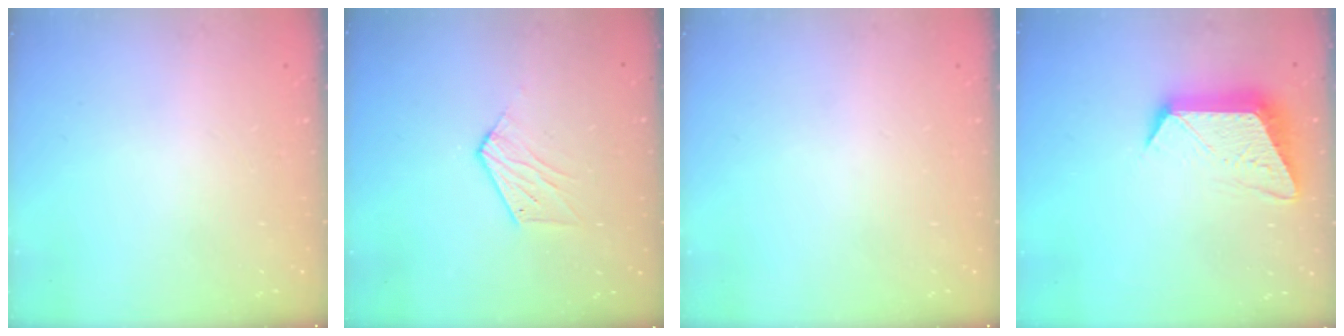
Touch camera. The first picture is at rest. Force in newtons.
{"total": 6.6, "press": 6.5, "slide": 0.4}
{"total": 0.0}
{"total": 12.7, "press": 12.7, "slide": 1.0}